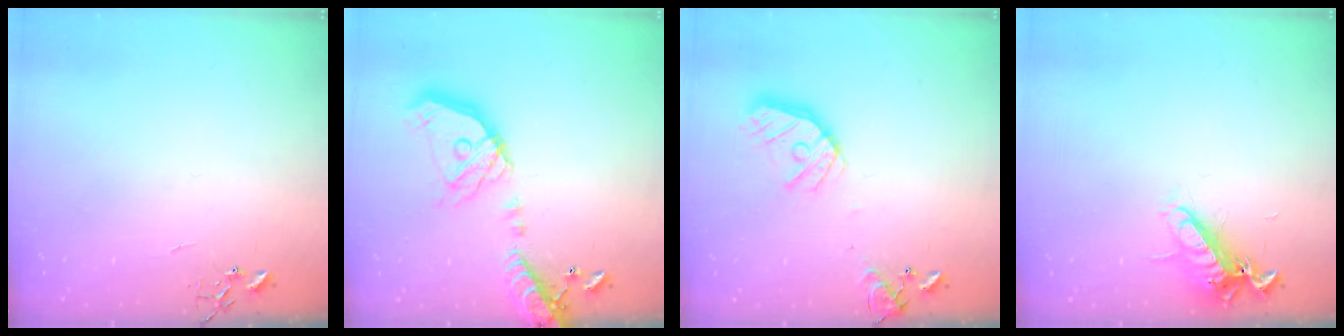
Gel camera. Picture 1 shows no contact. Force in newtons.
{"total": 21.8, "press": 21.5, "slide": 3.7}
{"total": 15.8, "press": 15.5, "slide": 2.5}
{"total": 13.0, "press": 12.9, "slide": 1.2}